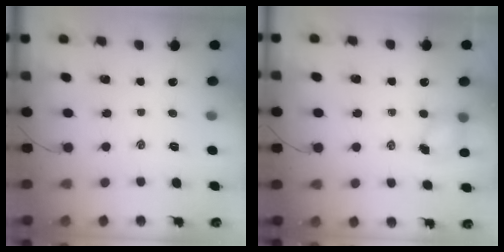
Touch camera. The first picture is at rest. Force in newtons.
{"total": 4.8, "press": 4.8, "slide": 0.7}